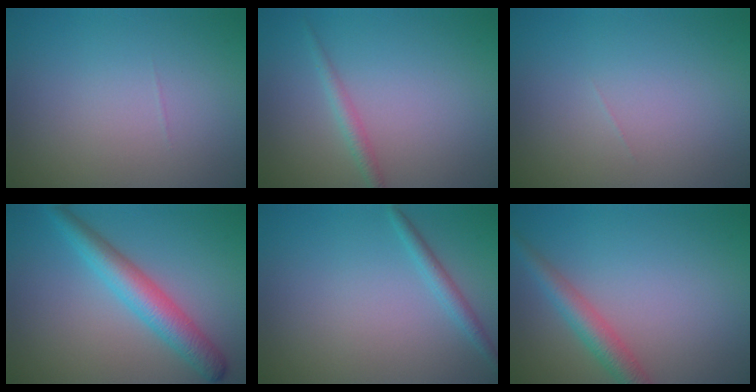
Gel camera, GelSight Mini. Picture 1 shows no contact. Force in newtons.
{"total": 1.4, "press": 1.4, "slide": 0.0}
{"total": 0.0}
{"total": 4.5, "press": 4.5, "slide": 0.1}
{"total": 1.5, "press": 1.5, "slide": 0.1}
{"total": 3.1, "press": 3.1, "slide": 0.1}